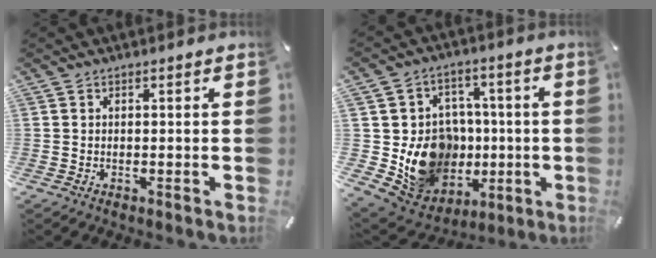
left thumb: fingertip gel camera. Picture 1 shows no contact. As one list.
[{"total": 15.8, "force": [-1.7, 14.7, 5.7], "torque": [-0.090, 0.002, 0.003]}]